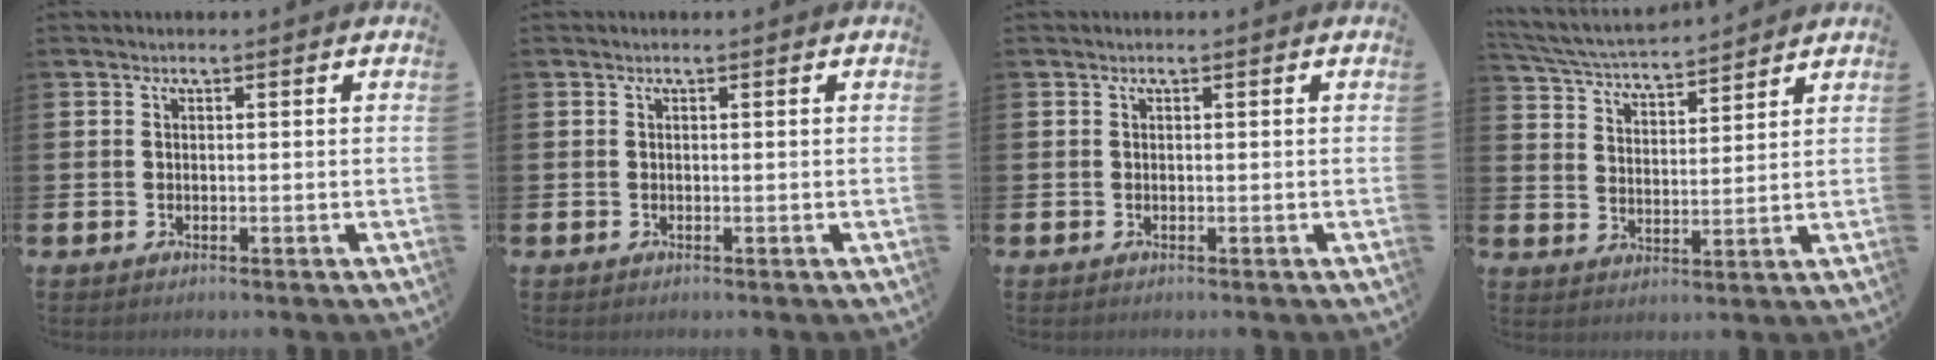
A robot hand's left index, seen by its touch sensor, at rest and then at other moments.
{"total": 0.0}
{"total": 0.0}
{"total": 5.1, "force": [5.1, 0.5, 0.6], "torque": [-0.034, -0.035, 0.088]}